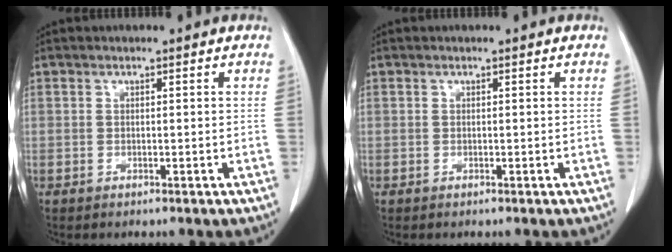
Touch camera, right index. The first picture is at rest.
{"total": 0.0}